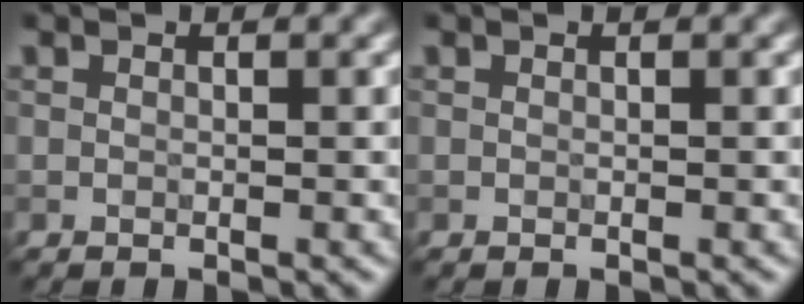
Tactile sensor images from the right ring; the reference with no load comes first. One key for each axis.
{"total": 0.0}